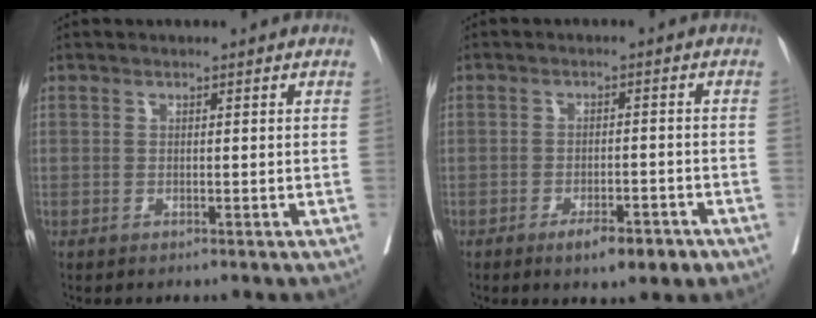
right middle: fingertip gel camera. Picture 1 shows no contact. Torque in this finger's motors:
{"motor_torque": [0.39, -0.36, 0.06, 0.04]}